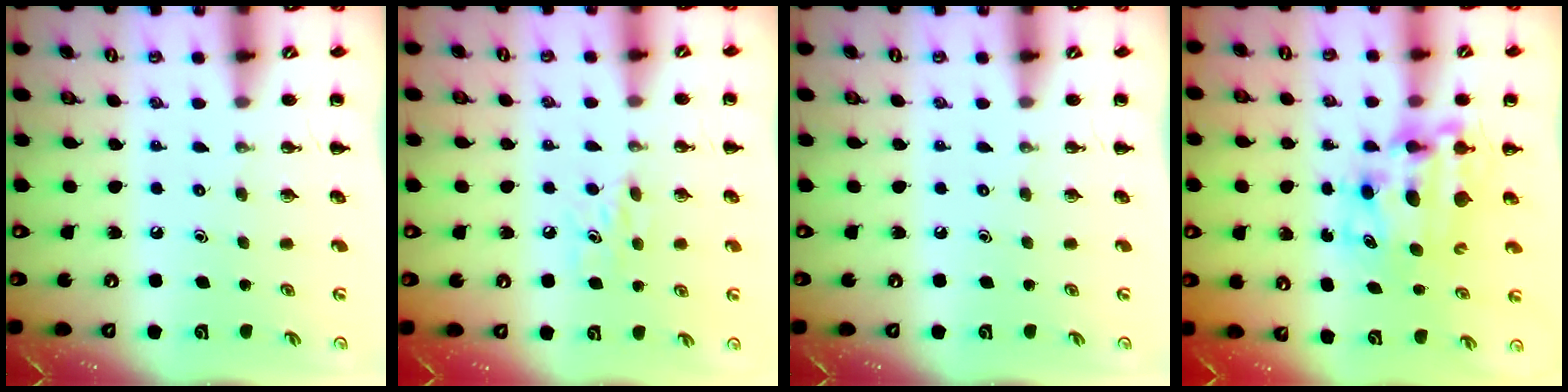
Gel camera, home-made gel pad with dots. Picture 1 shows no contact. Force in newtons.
{"total": 5.0, "press": 4.7, "slide": 1.7}
{"total": 0.0}
{"total": 8.5, "press": 8.2, "slide": 2.3}